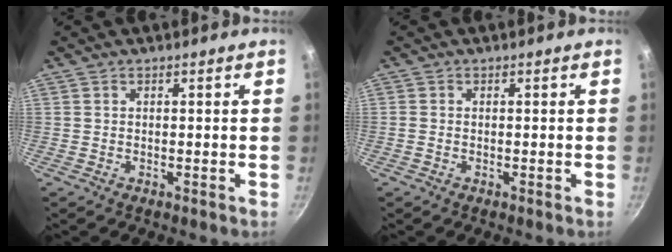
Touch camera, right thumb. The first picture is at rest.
{"total": 0.7, "force": [-0.2, 0.5, 0.3], "torque": [-0.007, 0.001, -0.007]}